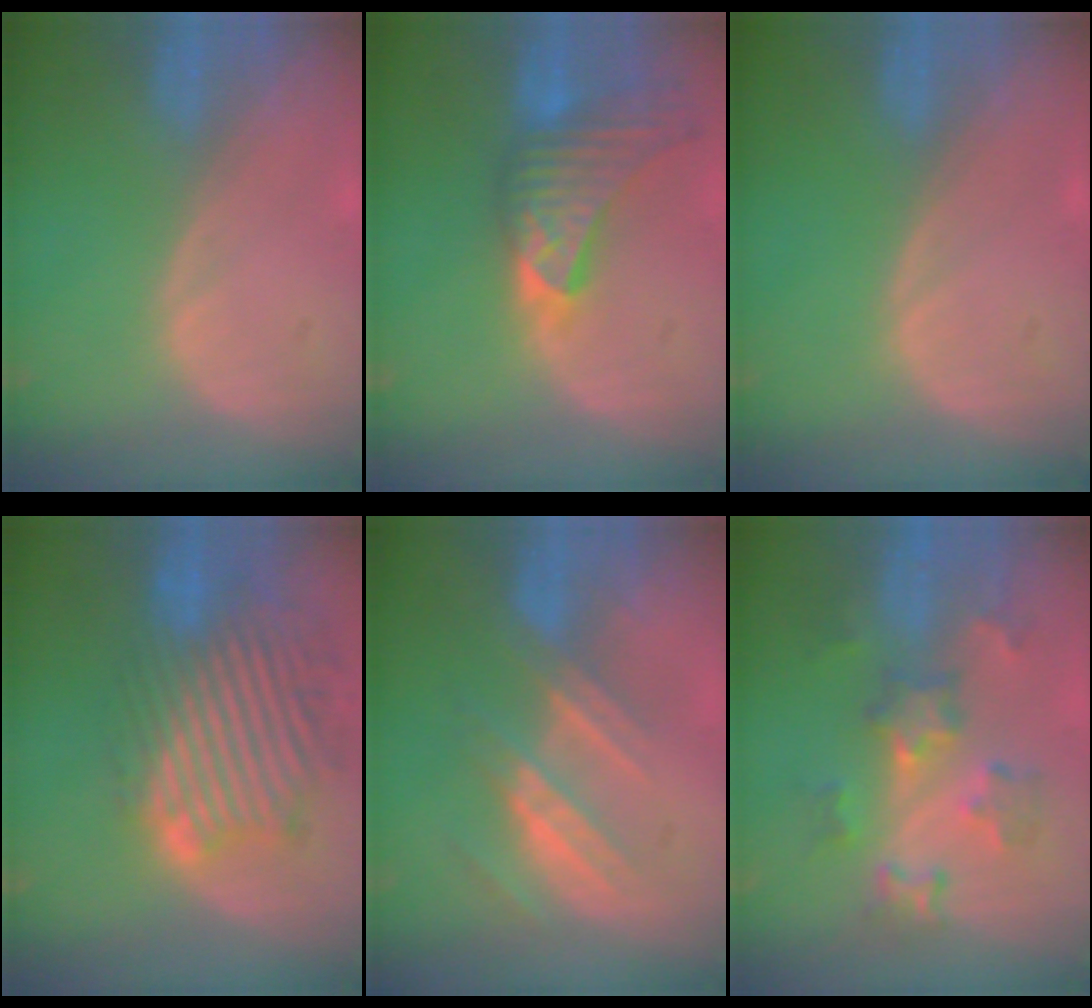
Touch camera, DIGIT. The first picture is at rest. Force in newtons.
{"total": 9.2, "press": 8.5, "slide": 3.7}
{"total": 0.0}
{"total": 12.9, "press": 11.5, "slide": 5.8}
{"total": 7.2, "press": 6.7, "slide": 2.7}
{"total": 6.9, "press": 6.9, "slide": 0.2}